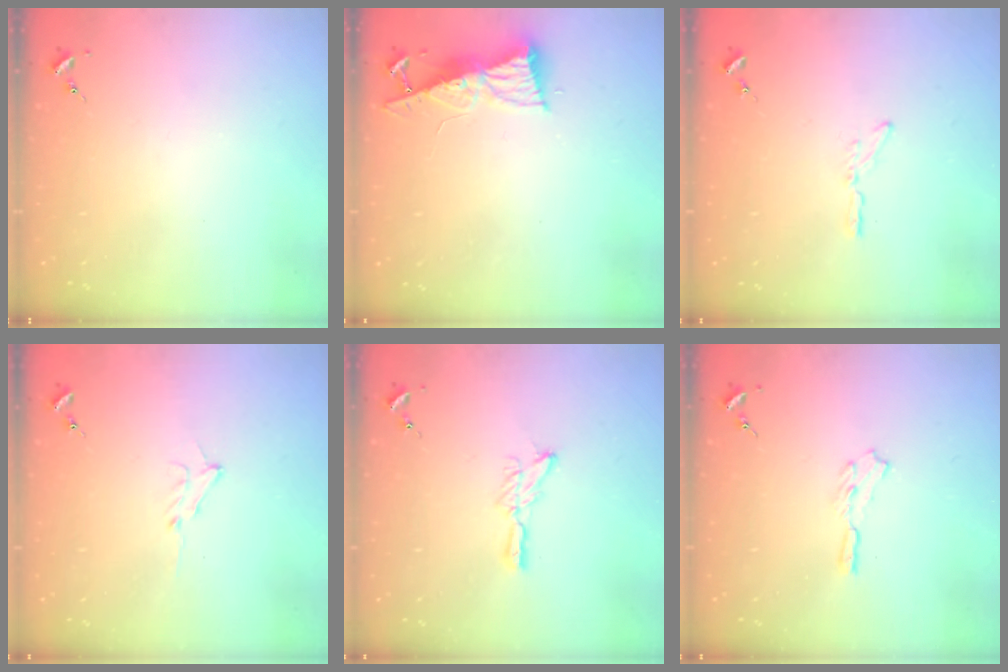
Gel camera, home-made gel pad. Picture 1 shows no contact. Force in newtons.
{"total": 8.6, "press": 8.6, "slide": 1.1}
{"total": 3.7, "press": 3.7, "slide": 0.4}
{"total": 5.1, "press": 5.0, "slide": 0.6}
{"total": 6.6, "press": 6.6, "slide": 0.2}
{"total": 3.7, "press": 3.7, "slide": 0.3}